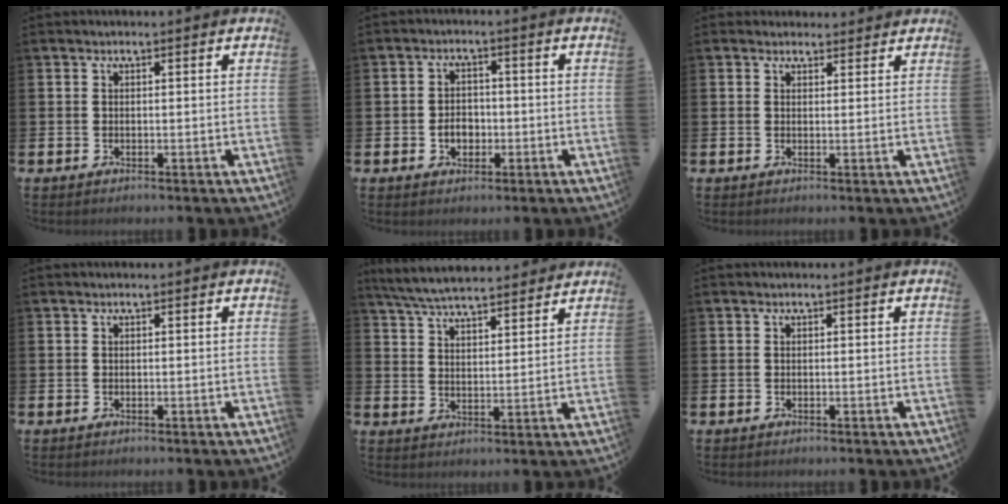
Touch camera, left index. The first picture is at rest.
{"total": 3.2, "force": [-0.9, 2.4, 1.9], "torque": [-0.025, -0.001, -0.022]}
{"total": 1.9, "force": [1.7, 0.7, -0.1], "torque": [0.008, -0.005, 0.031]}
{"total": 0.0}
{"total": 6.4, "force": [6.2, 0.7, 1.5], "torque": [-0.049, -0.030, 0.112]}
{"total": 0.0}